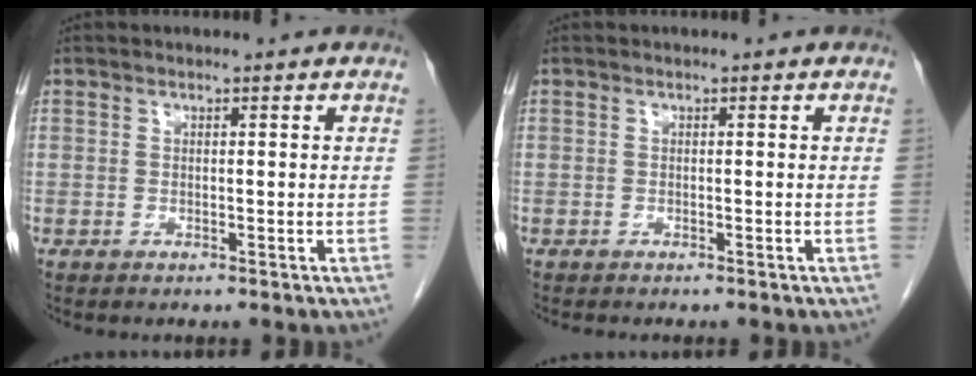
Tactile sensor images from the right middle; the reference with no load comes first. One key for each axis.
{"total": 1.4, "fx": -1.2, "fy": 0.2, "fz": 0.6, "tx": -0.013, "ty": -0.004, "tz": -0.014}